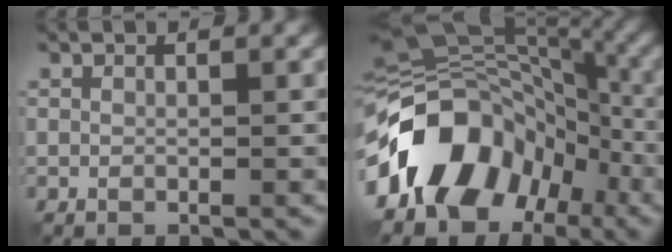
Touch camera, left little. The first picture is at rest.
{"total": 13.2, "force": [-5.9, 9.1, 7.5], "torque": [-0.128, 0.017, -0.114]}